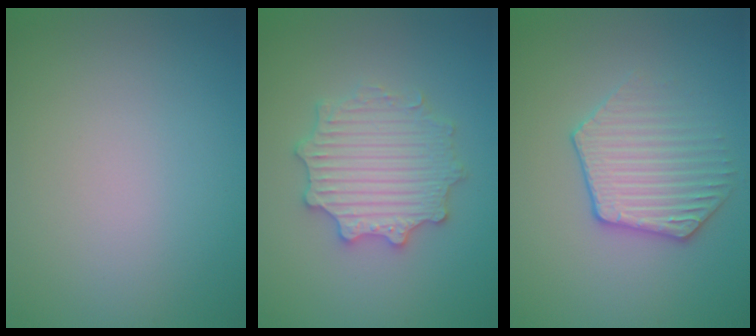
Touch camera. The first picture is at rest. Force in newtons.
{"total": 5.4, "press": 5.3, "slide": 0.9}
{"total": 3.5, "press": 3.3, "slide": 0.9}